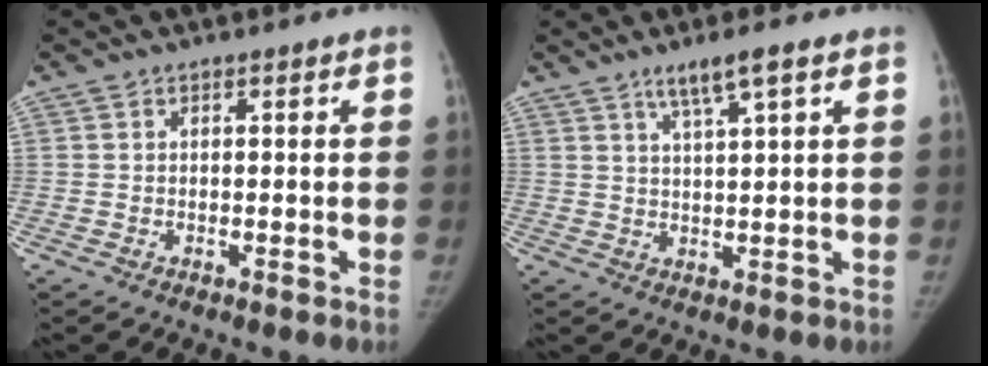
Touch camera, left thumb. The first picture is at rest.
{"total": 5.0, "force": [3.1, 0.0, 3.9], "torque": [-0.074, -0.012, 0.060]}